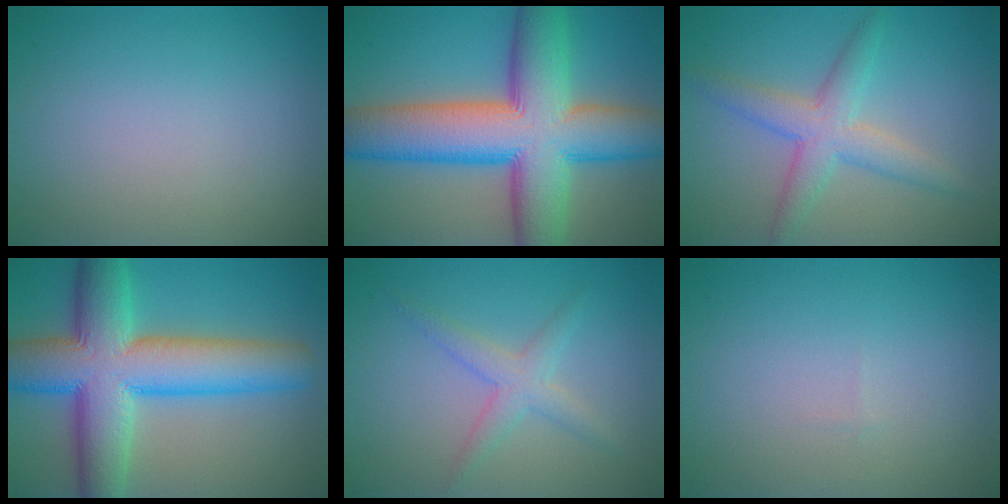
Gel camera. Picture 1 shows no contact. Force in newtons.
{"total": 14.5, "press": 14.5, "slide": 0.4}
{"total": 4.2, "press": 4.2, "slide": 0.1}
{"total": 12.2, "press": 12.2, "slide": 0.4}
{"total": 2.5, "press": 2.5, "slide": 0.1}
{"total": 0.0}